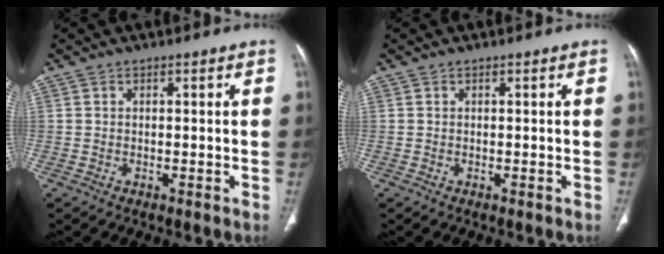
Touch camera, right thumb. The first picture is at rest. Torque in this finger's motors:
{"motor_torque": [0.07, 0.07, 0.00, 0.00, 0.00]}